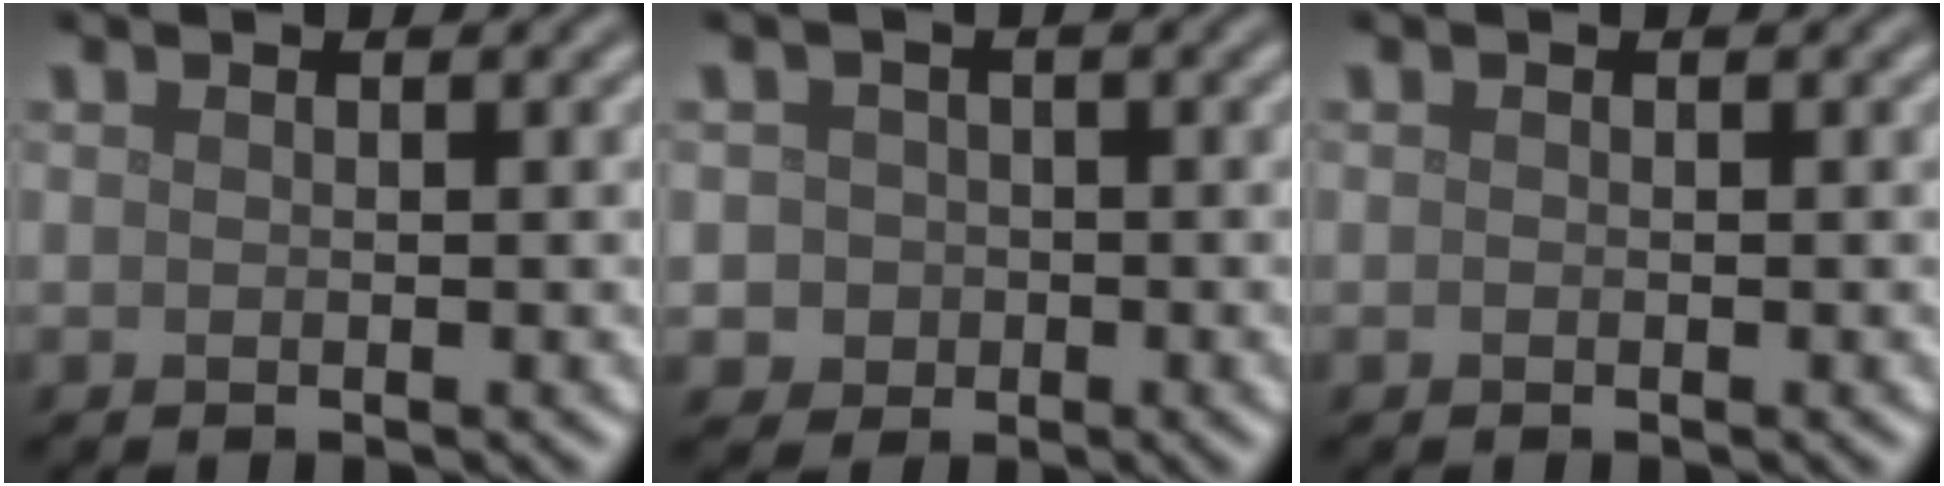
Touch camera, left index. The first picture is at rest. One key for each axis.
{"total": 2.8, "fx": -0.4, "fy": 2.7, "fz": 0.6, "tx": 0.011, "ty": 0.008, "tz": -0.016}
{"total": 0.0}